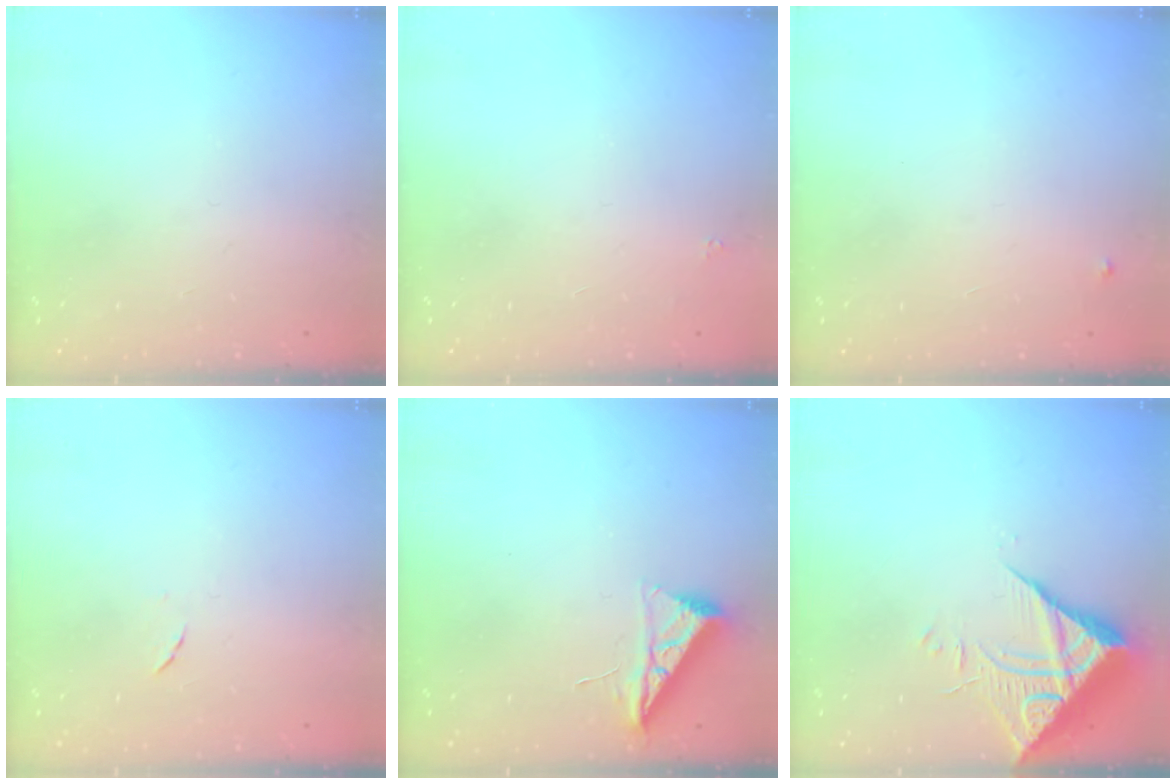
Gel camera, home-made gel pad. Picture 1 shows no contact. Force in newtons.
{"total": 1.6, "press": 1.5, "slide": 0.2}
{"total": 3.2, "press": 3.2, "slide": 0.2}
{"total": 4.5, "press": 4.5, "slide": 0.5}
{"total": 7.0, "press": 6.9, "slide": 0.8}
{"total": 10.5, "press": 10.4, "slide": 1.0}